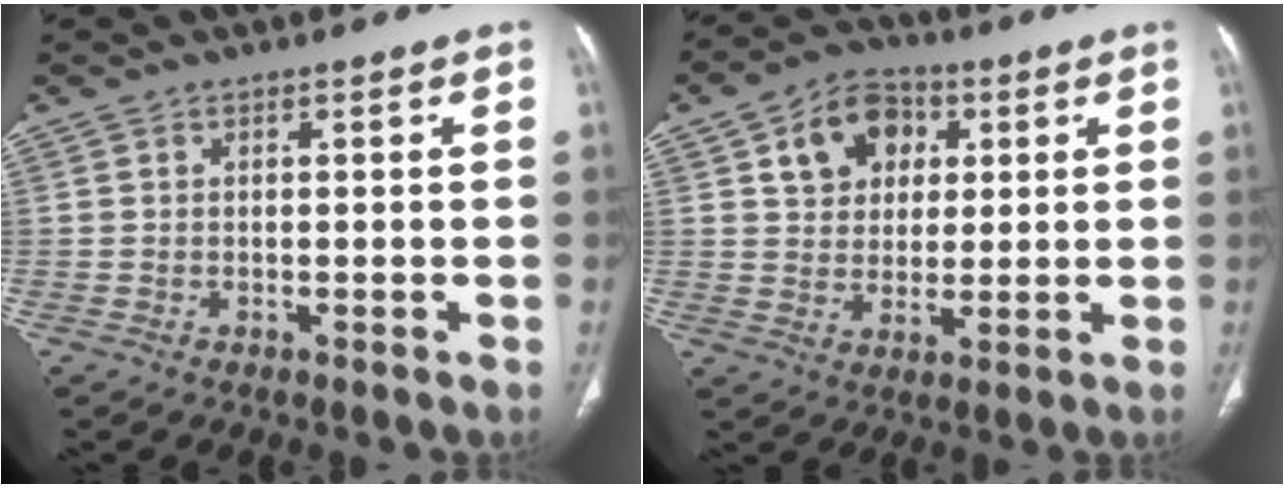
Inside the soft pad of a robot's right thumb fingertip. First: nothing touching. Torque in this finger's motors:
{"motor_torque": [0.29, 0.32, 0.08, -0.03, 0.13]}